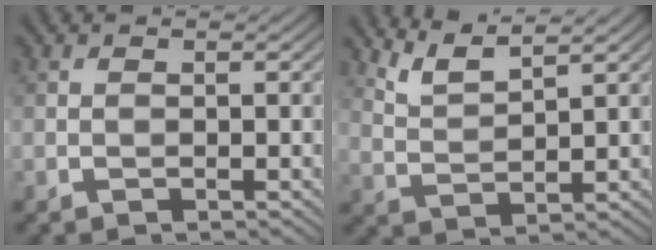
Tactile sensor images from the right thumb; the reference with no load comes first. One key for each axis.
{"total": 4.5, "fx": 3.7, "fy": 0.8, "fz": 2.5, "tx": -0.056, "ty": -0.002, "tz": 0.083}